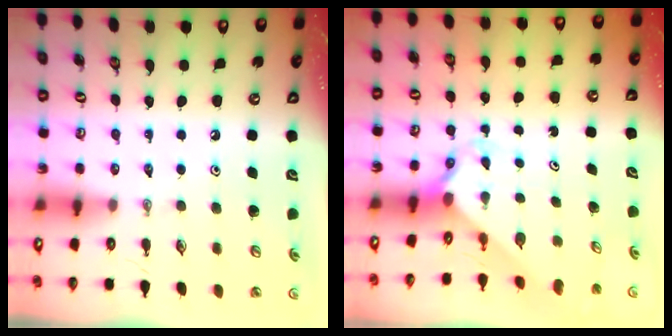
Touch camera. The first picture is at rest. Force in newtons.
{"total": 2.0, "press": 2.0, "slide": 0.2}